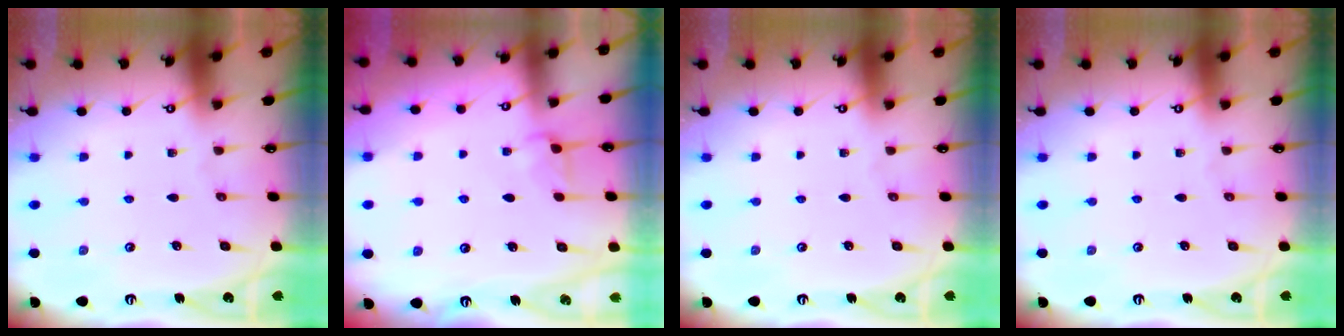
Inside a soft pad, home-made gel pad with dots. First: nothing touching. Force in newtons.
{"total": 2.1, "press": 2.0, "slide": 0.6}
{"total": 0.0}
{"total": 0.0}